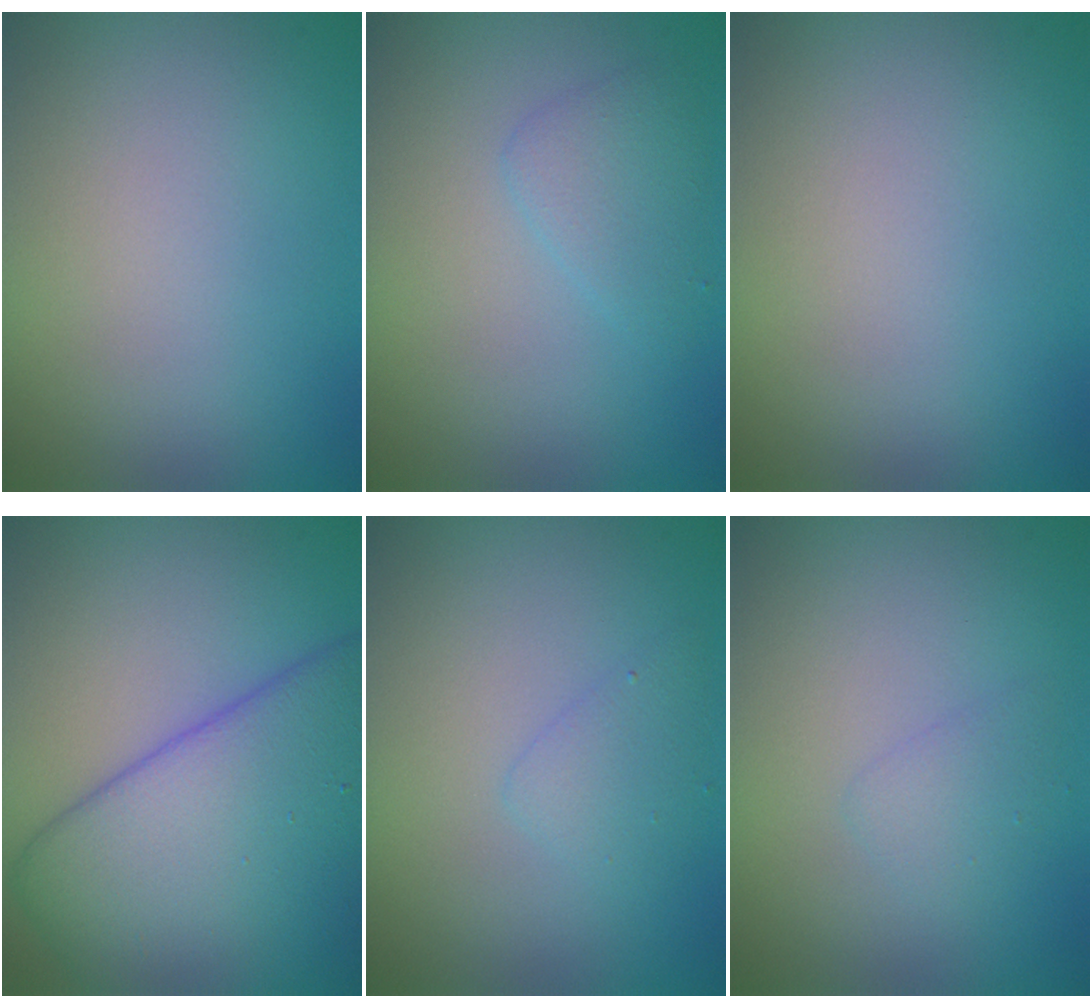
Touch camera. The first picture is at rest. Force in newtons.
{"total": 1.9, "press": 1.9, "slide": 0.0}
{"total": 0.0}
{"total": 11.1, "press": 11.1, "slide": 0.5}
{"total": 1.7, "press": 1.6, "slide": 0.1}
{"total": 1.3, "press": 1.3, "slide": 0.1}